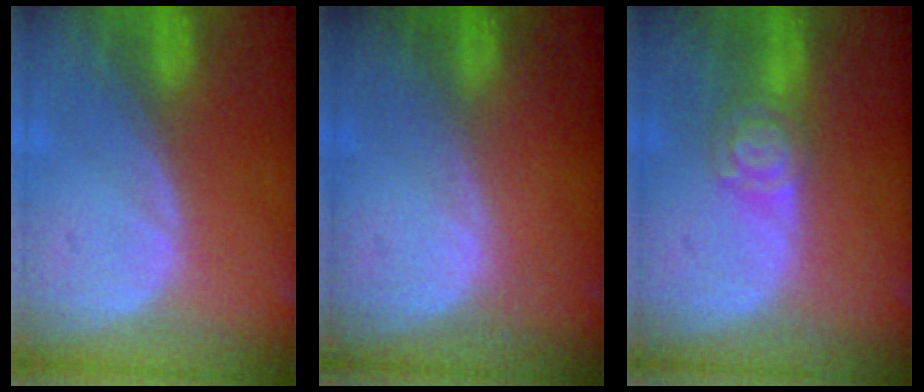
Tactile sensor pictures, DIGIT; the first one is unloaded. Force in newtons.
{"total": 0.0}
{"total": 5.1, "press": 4.4, "slide": 2.5}